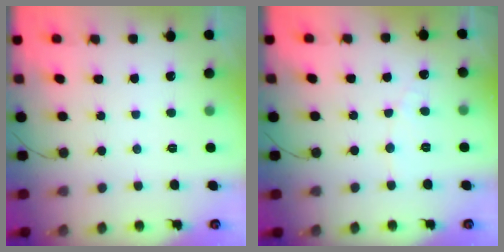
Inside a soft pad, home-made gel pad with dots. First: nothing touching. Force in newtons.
{"total": 3.4, "press": 3.4, "slide": 0.3}